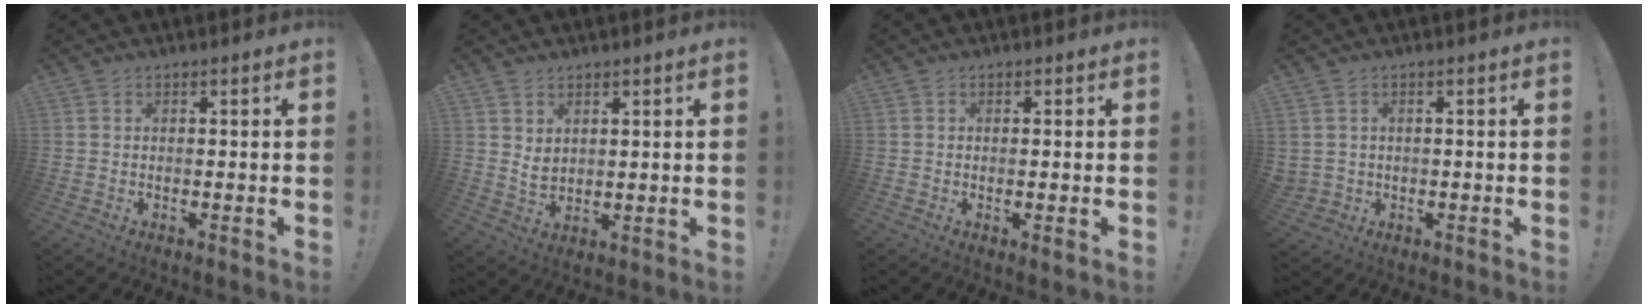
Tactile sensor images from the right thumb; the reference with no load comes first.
{"total": 4.1, "force": [2.2, 2.7, 2.1], "torque": [-0.023, -0.015, 0.039]}
{"total": 1.5, "force": [0.2, 0.0, 1.5], "torque": [-0.022, -0.002, 0.003]}
{"total": 1.9, "force": [0.6, 1.6, 0.8], "torque": [-0.012, -0.002, 0.012]}